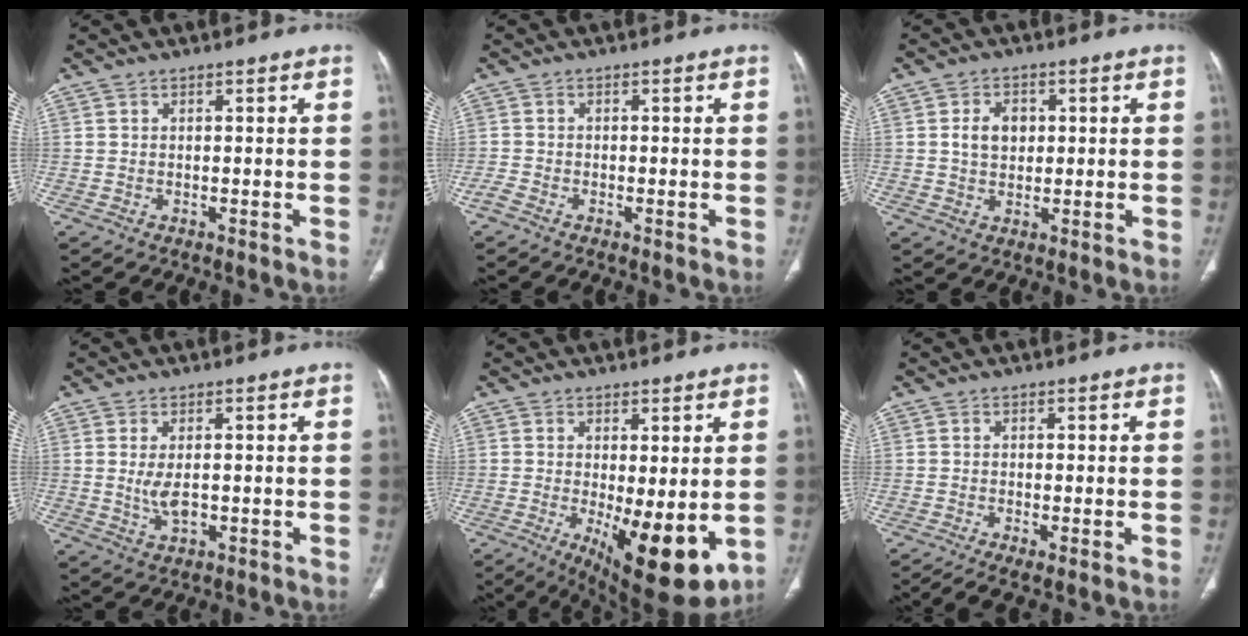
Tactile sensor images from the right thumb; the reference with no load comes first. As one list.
[{"total": 1.7, "force": [-1.2, 0.6, 1.1], "torque": [-0.030, -0.002, -0.030]}, {"total": 5.2, "force": [0.9, 3.9, 3.2], "torque": [-0.040, -0.001, 0.014]}, {"total": 4.0, "force": [-0.1, 2.1, 3.4], "torque": [-0.070, -0.009, 0.005]}, {"total": 13.0, "force": [-2.5, 4.5, 12.0], "torque": [-0.171, -0.031, -0.019]}, {"total": 4.3, "force": [-2.0, 1.2, 3.6], "torque": [-0.080, -0.009, -0.038]}]